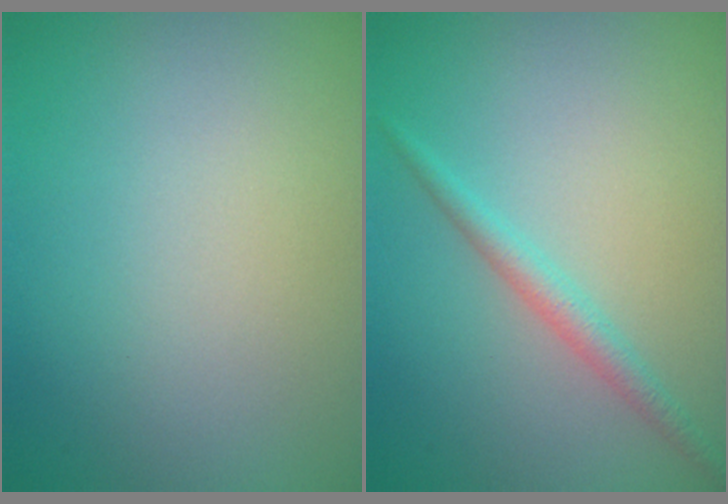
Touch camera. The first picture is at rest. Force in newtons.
{"total": 1.8, "press": 1.8, "slide": 0.1}